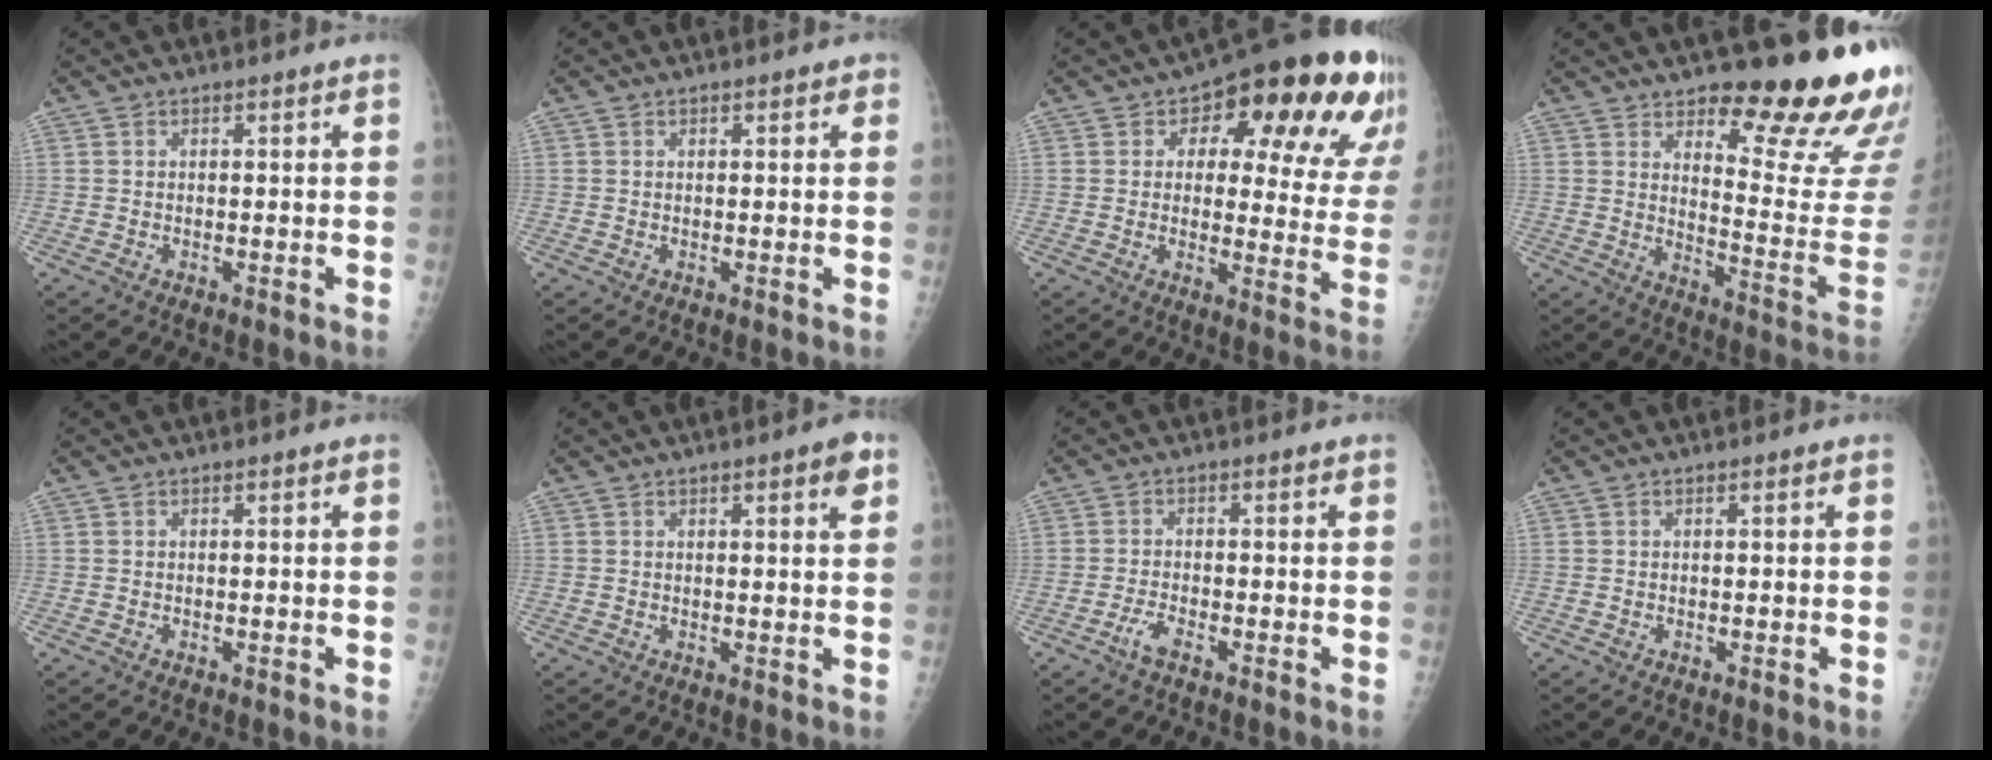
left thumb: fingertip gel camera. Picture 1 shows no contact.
{"total": 1.5, "force": [0.7, 0.8, 1.0], "torque": [-0.002, 0.001, 0.006]}
{"total": 22.2, "force": [10.9, 10.4, 16.3], "torque": [-0.162, -0.018, 0.131]}
{"total": 19.6, "force": [14.5, 4.9, 12.3], "torque": [-0.119, -0.131, 0.196]}
{"total": 0.0}
{"total": 3.9, "force": [2.0, 1.0, 3.2], "torque": [-0.034, -0.006, 0.022]}
{"total": 2.5, "force": [-1.7, 0.6, 1.7], "torque": [-0.043, 0.009, -0.037]}
{"total": 0.0}